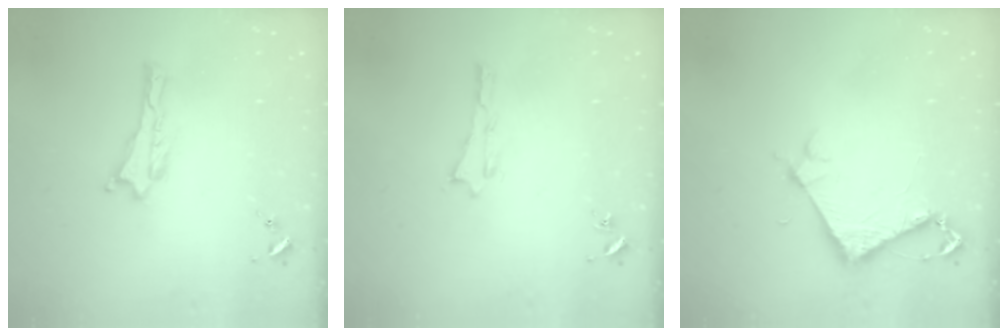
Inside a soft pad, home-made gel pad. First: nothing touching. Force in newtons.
{"total": 0.0}
{"total": 3.9, "press": 3.8, "slide": 0.3}